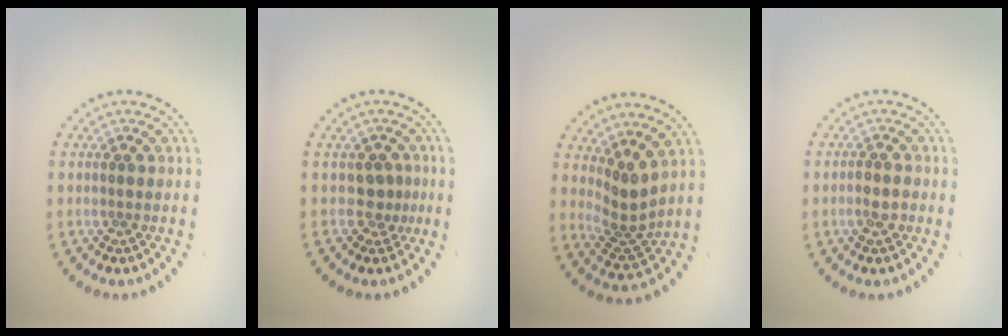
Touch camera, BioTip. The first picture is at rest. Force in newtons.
{"total": 1.7, "press": 1.2, "slide": 1.2}
{"total": 2.9, "press": 2.3, "slide": 1.8}
{"total": 1.7, "press": 1.7, "slide": 0.4}